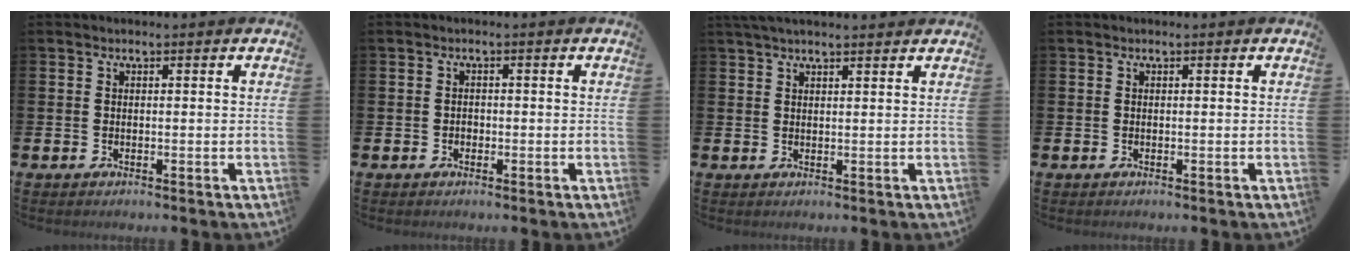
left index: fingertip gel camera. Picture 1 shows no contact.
{"total": 0.9, "force": [-0.4, 0.8, 0.2], "torque": [-0.006, 0.004, -0.009]}
{"total": 2.5, "force": [2.2, 0.3, 1.1], "torque": [-0.022, -0.001, 0.041]}
{"total": 0.0}